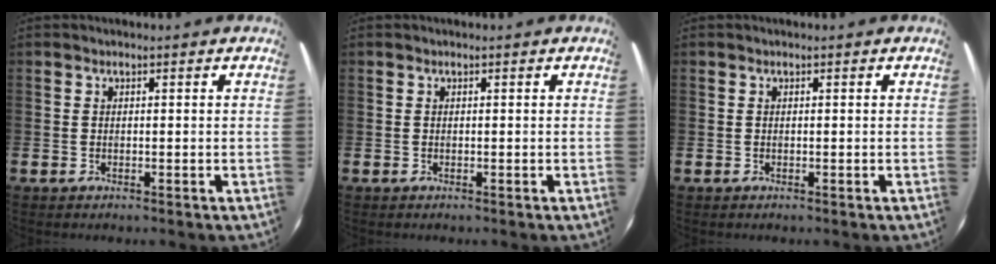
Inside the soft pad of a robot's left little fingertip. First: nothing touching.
{"total": 0.0}
{"total": 0.0}